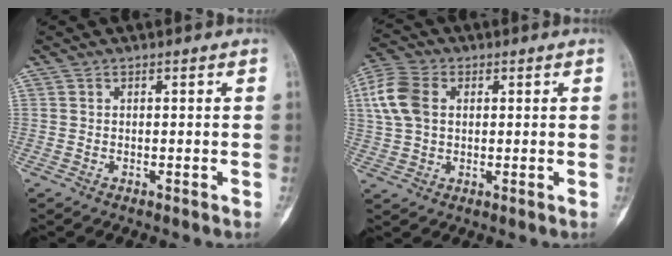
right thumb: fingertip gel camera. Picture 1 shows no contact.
{"total": 9.6, "force": [2.1, 6.7, 6.5], "torque": [-0.142, 0.013, 0.039]}